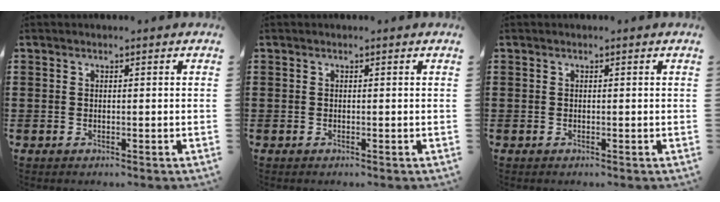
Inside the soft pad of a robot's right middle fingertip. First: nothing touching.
{"total": 0.0}
{"total": 0.0}